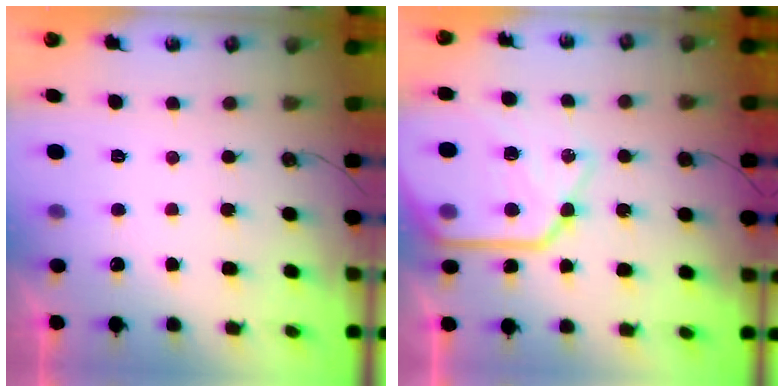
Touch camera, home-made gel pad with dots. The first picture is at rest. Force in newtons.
{"total": 23.6, "press": 23.5, "slide": 2.4}